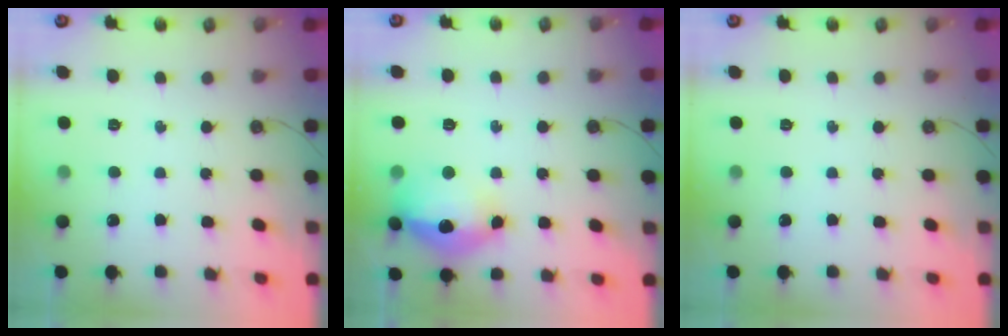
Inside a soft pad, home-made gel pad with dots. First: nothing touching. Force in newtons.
{"total": 16.7, "press": 16.3, "slide": 3.5}
{"total": 0.0}